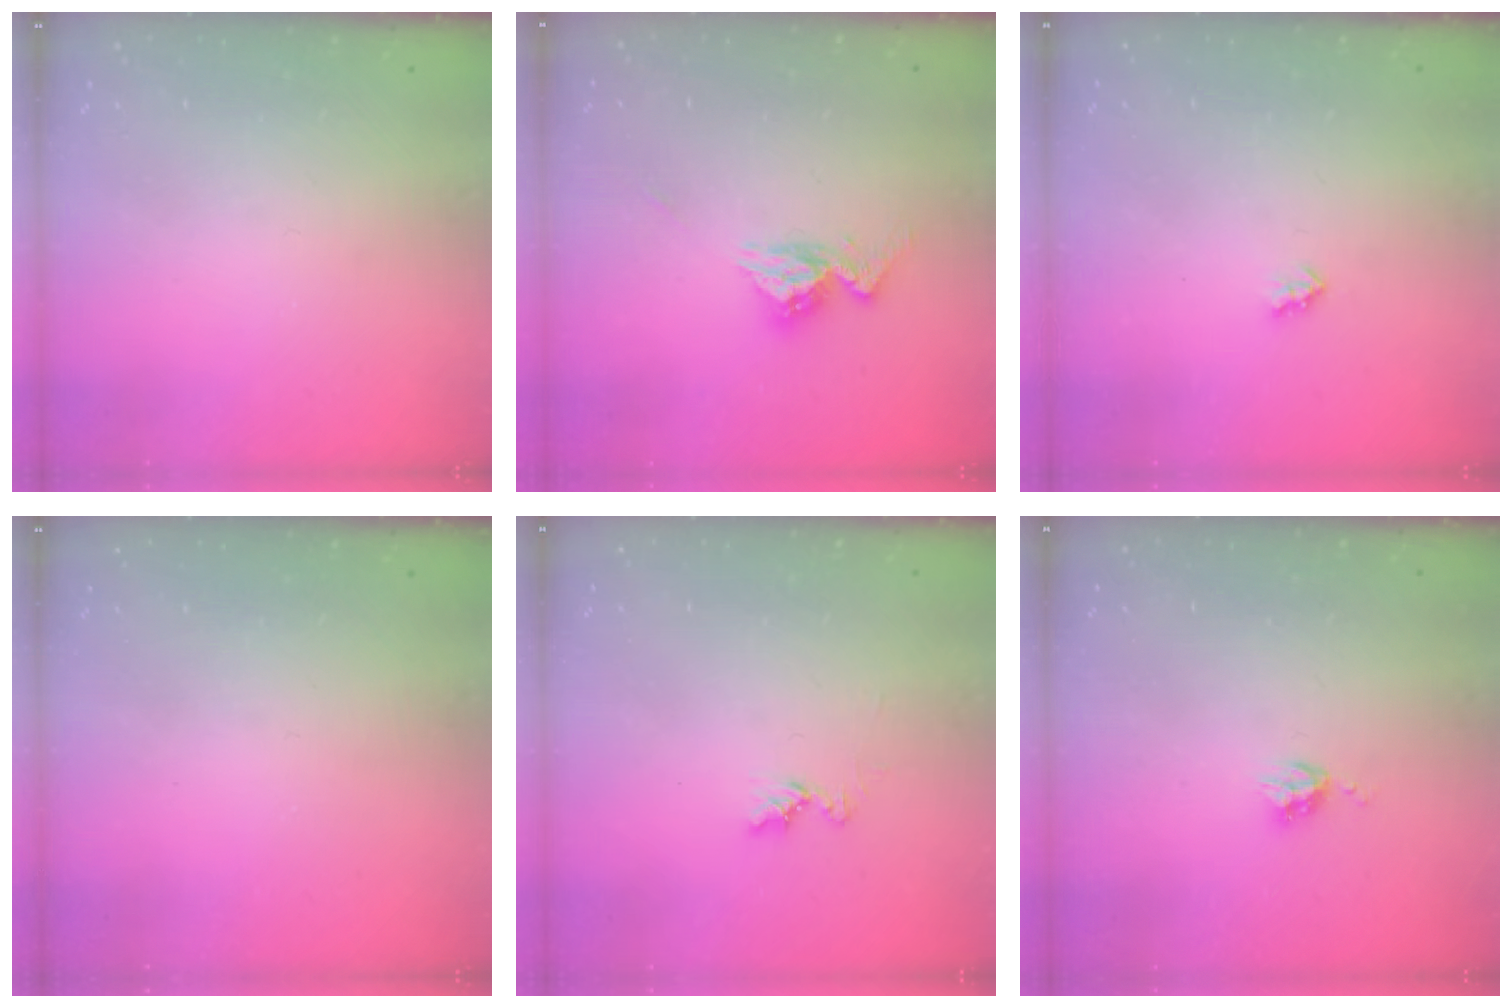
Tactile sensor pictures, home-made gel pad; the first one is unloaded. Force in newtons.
{"total": 9.4, "press": 9.4, "slide": 0.8}
{"total": 2.0, "press": 2.0, "slide": 0.3}
{"total": 0.0}
{"total": 6.4, "press": 6.3, "slide": 0.7}
{"total": 4.2, "press": 4.1, "slide": 0.6}